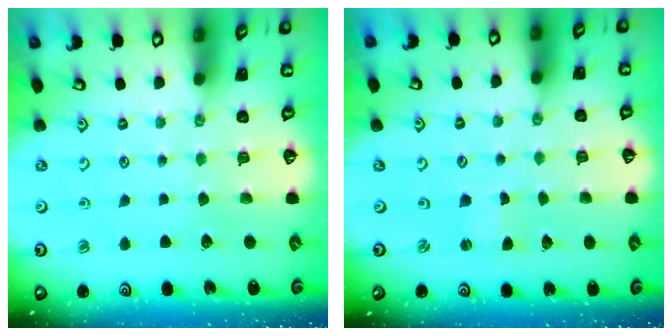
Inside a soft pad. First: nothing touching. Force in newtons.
{"total": 0.0}